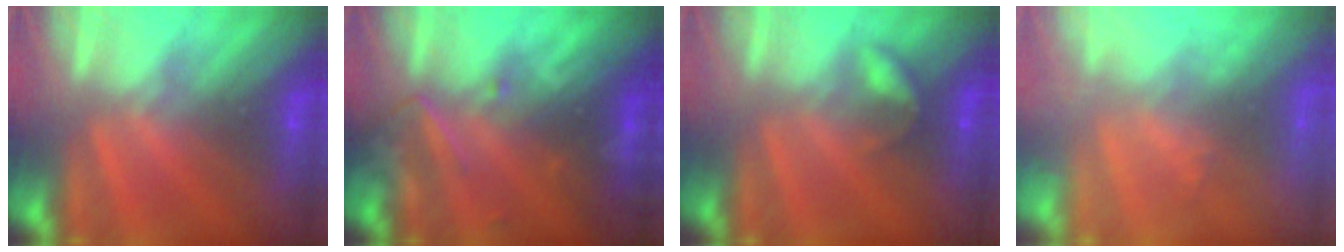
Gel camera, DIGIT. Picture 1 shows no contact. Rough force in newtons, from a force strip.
{"total": 2.7}
{"total": 2.2}
{"total": 1.6}